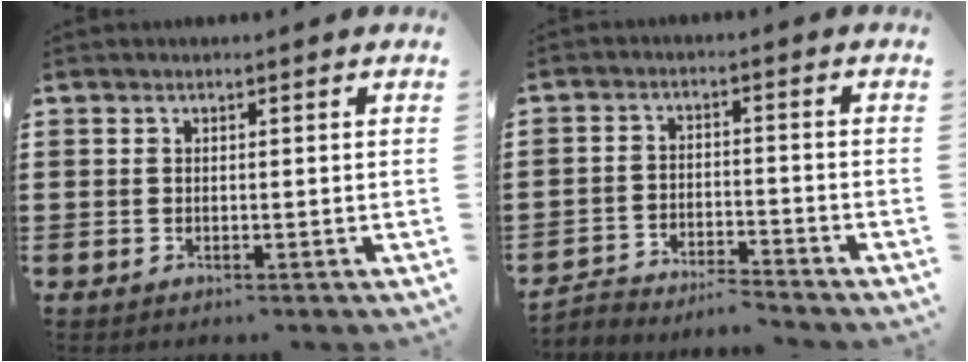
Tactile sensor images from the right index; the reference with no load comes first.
{"total": 3.8, "force": [-3.8, 0.1, -0.4], "torque": [-0.003, 0.002, -0.082]}